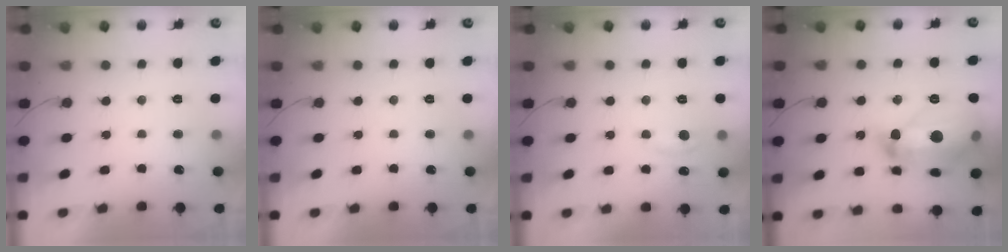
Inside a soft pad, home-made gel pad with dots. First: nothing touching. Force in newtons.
{"total": 0.0}
{"total": 5.1, "press": 5.1, "slide": 0.7}
{"total": 22.6, "press": 22.5, "slide": 1.8}